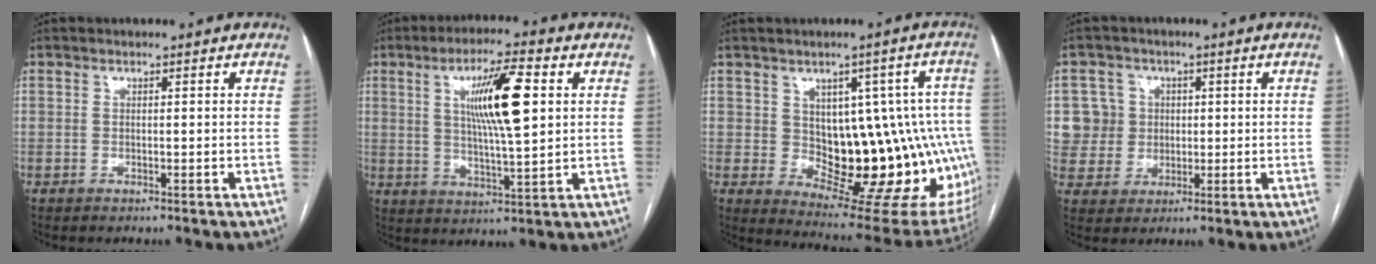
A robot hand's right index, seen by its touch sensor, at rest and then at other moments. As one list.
[{"total": 11.5, "force": [3.0, 1.2, 11.1], "torque": [-0.193, 0.004, 0.053]}, {"total": 17.3, "force": [-0.3, 7.9, 15.4], "torque": [-0.137, 0.022, 0.017]}, {"total": 6.8, "force": [1.4, 6.7, 0.3], "torque": [0.001, 0.019, 0.030]}]